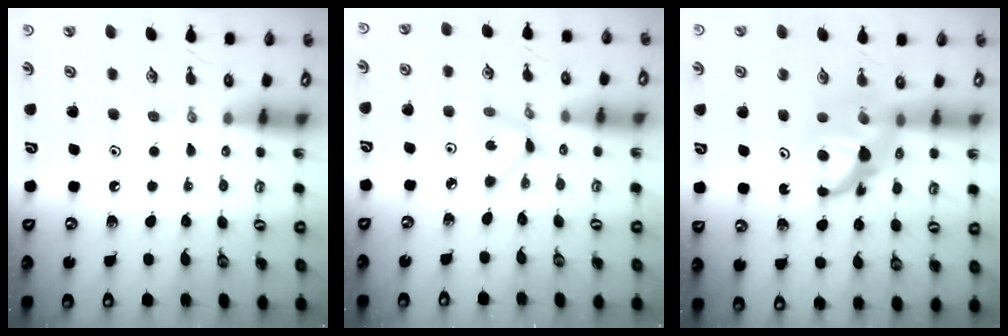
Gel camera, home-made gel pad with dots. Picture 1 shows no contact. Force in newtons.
{"total": 1.7, "press": 1.7, "slide": 0.1}
{"total": 7.1, "press": 7.1, "slide": 0.5}